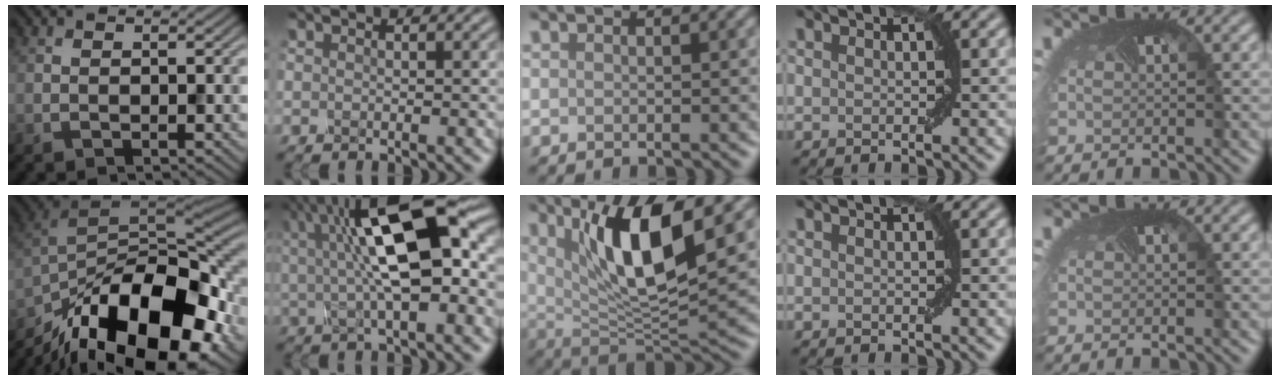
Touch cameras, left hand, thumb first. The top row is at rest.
{"thumb": {"total": 20.1, "force": [-11.9, 8.6, 13.7], "torque": [-0.255, -0.034, -0.190]}, "index": {"total": 12.3, "force": [2.4, 4.1, 11.4], "torque": [-0.181, 0.019, 0.031]}, "middle": {"total": 10.0, "force": [3.3, 2.8, 9.0], "torque": [-0.145, -0.015, 0.062]}}